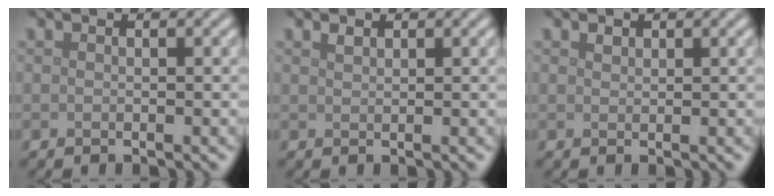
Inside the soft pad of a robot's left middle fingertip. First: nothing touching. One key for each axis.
{"total": 0.7, "fx": 0.6, "fy": 0.3, "fz": 0.3, "tx": -0.007, "ty": 0.000, "tz": 0.014}
{"total": 0.6, "fx": 0.5, "fy": 0.4, "fz": 0.2, "tx": -0.005, "ty": -0.002, "tz": 0.010}